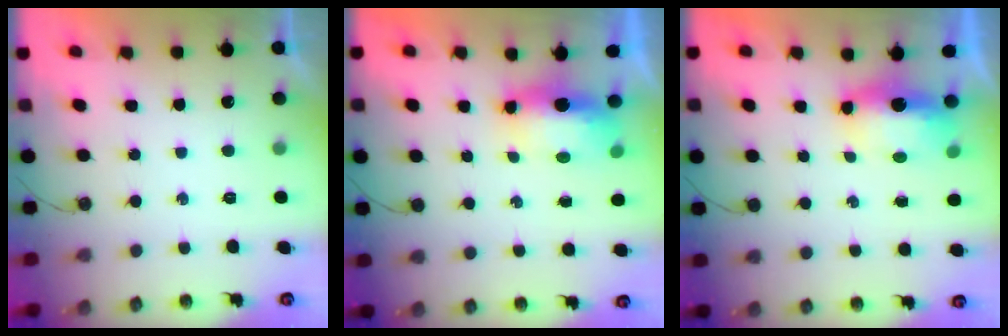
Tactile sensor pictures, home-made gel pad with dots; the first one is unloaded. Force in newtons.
{"total": 7.1, "press": 7.1, "slide": 0.5}
{"total": 14.9, "press": 8.9, "slide": 11.9}